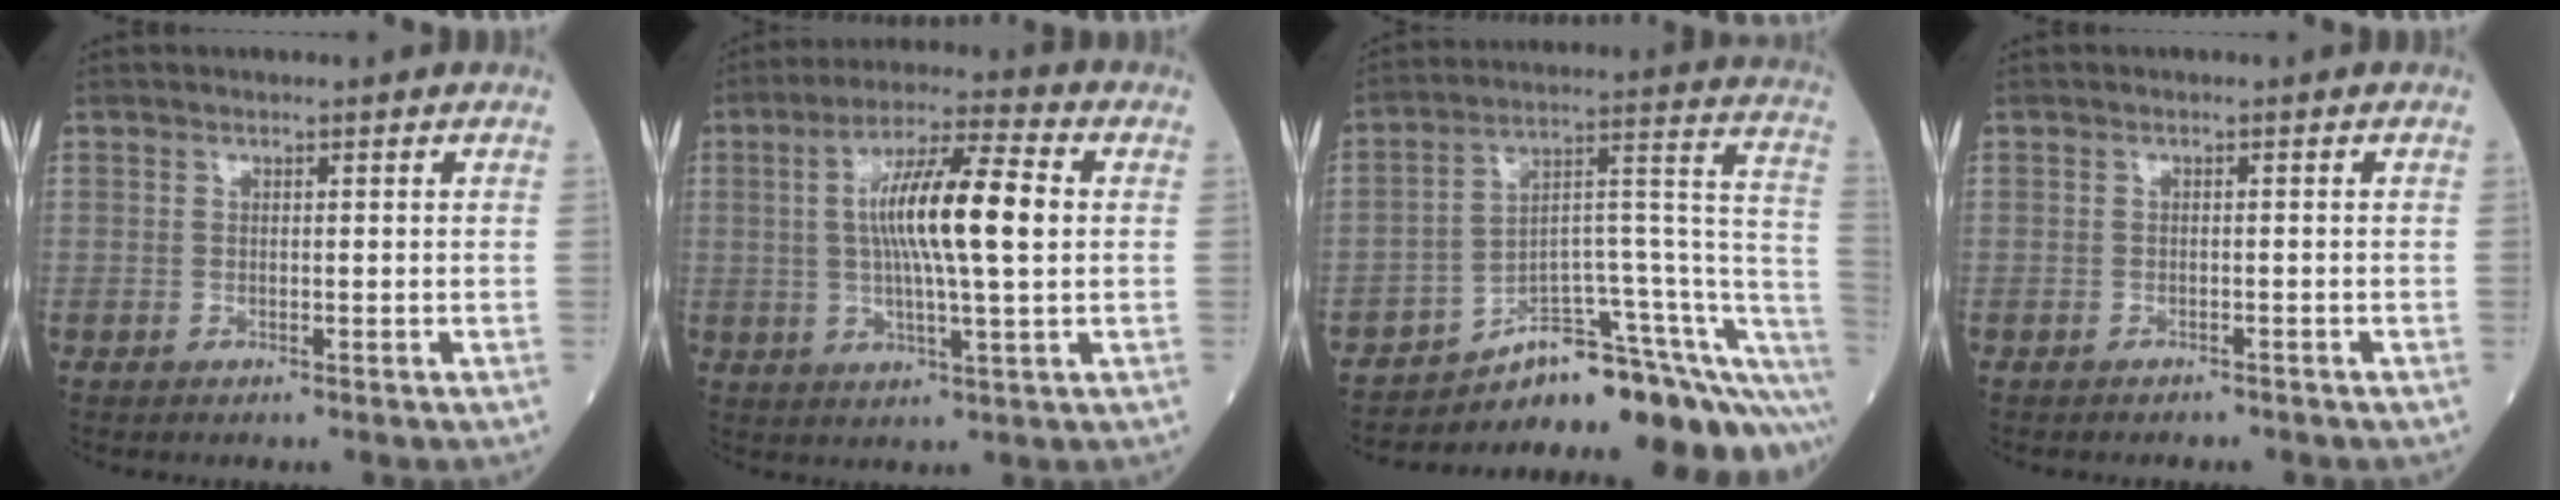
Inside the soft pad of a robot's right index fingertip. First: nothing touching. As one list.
[{"total": 13.0, "force": [1.4, 1.3, 12.8], "torque": [-0.227, 0.014, 0.020]}, {"total": 21.4, "force": [-18.9, 3.3, 9.5], "torque": [-0.042, 0.062, -0.270]}, {"total": 2.2, "force": [-2.0, 0.8, 0.6], "torque": [-0.016, -0.002, -0.023]}]